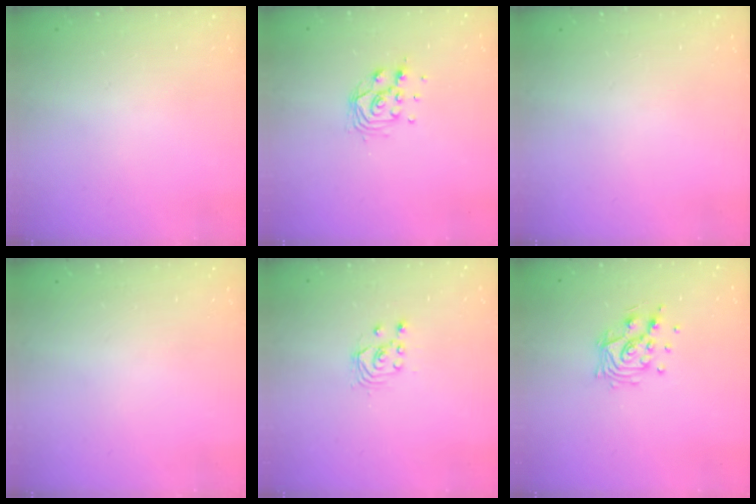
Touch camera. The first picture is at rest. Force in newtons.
{"total": 9.4, "press": 9.2, "slide": 1.9}
{"total": 0.0}
{"total": 0.0}
{"total": 2.5, "press": 2.5, "slide": 0.2}
{"total": 10.9, "press": 10.8, "slide": 0.9}